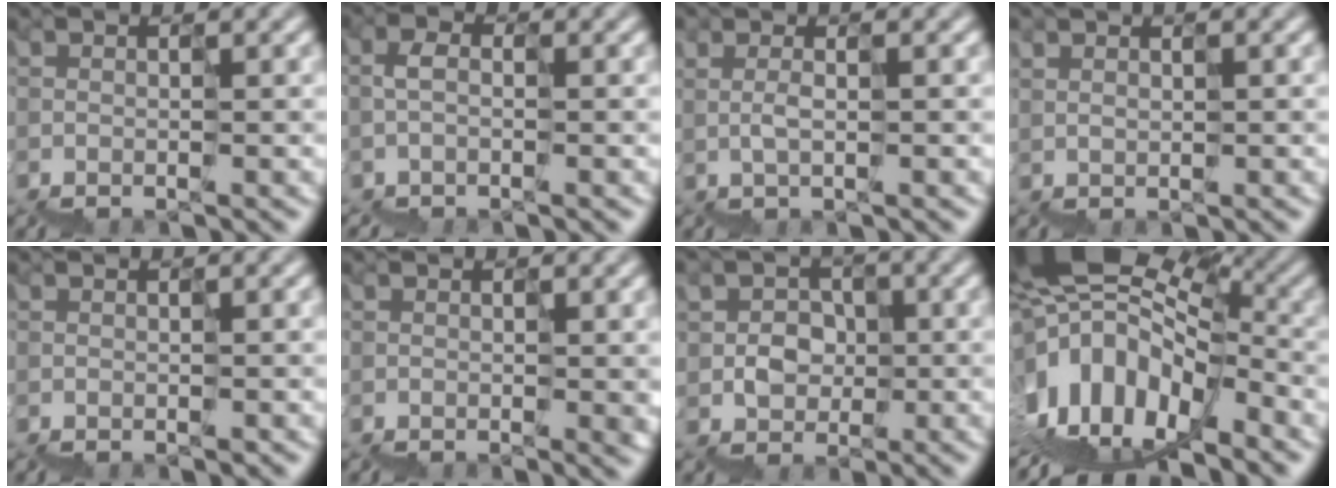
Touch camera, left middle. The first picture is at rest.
{"total": 1.8, "force": [-0.3, 1.1, 1.4], "torque": [-0.028, 0.008, -0.009]}
{"total": 1.3, "force": [1.3, -0.2, -0.2], "torque": [0.006, 0.008, 0.027]}
{"total": 0.9, "force": [0.8, 0.2, -0.4], "torque": [0.018, 0.001, 0.021]}
{"total": 0.8, "force": [-0.4, 0.5, 0.6], "torque": [-0.009, -0.001, -0.004]}
{"total": 2.2, "force": [0.2, 1.1, 1.8], "torque": [-0.031, 0.001, 0.007]}
{"total": 3.0, "force": [0.5, 3.0, 0.5], "torque": [0.004, 0.013, 0.010]}
{"total": 12.2, "force": [-0.8, 7.2, 9.8], "torque": [-0.173, 0.040, -0.021]}